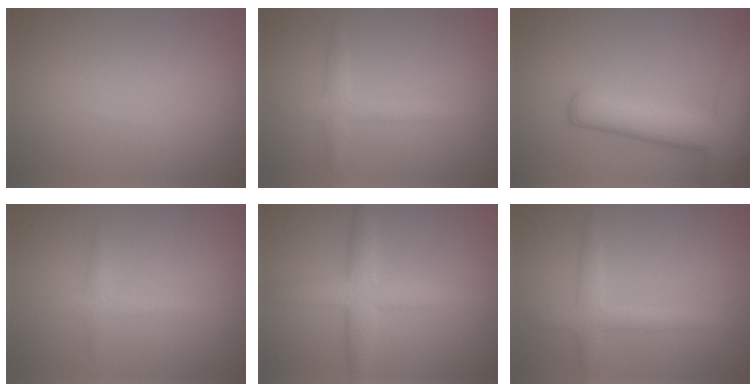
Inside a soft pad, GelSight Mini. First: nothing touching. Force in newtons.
{"total": 2.0, "press": 2.0, "slide": 0.1}
{"total": 7.5, "press": 7.4, "slide": 0.5}
{"total": 1.5, "press": 1.5, "slide": 0.1}
{"total": 4.0, "press": 4.0, "slide": 0.1}
{"total": 2.3, "press": 2.3, "slide": 0.1}